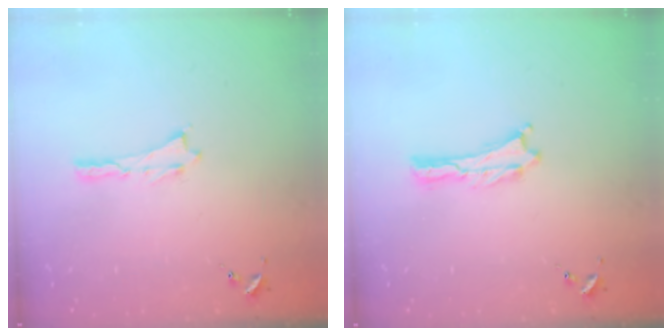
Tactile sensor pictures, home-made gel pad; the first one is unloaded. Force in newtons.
{"total": 0.0}